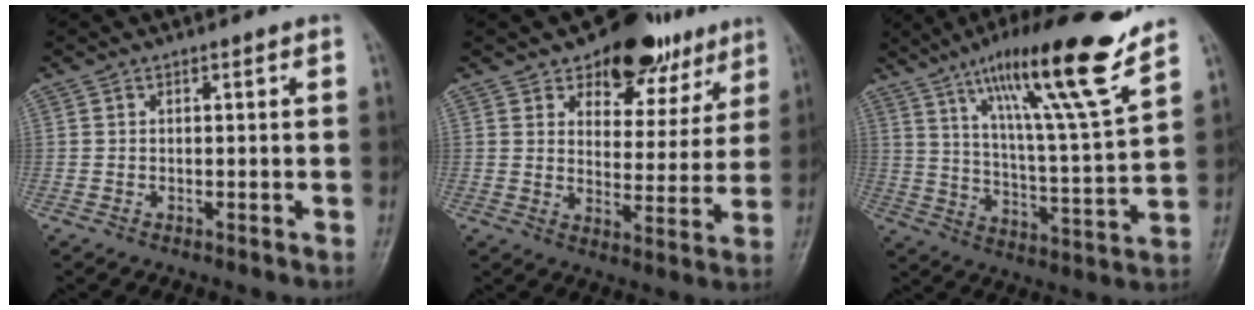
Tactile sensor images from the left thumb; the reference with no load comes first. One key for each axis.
{"total": 14.7, "fx": 10.1, "fy": 8.3, "fz": 6.7, "tx": -0.029, "ty": -0.055, "tz": 0.140}
{"total": 20.5, "fx": 13.4, "fy": 1.5, "fz": 15.4, "tx": -0.231, "ty": -0.061, "tz": 0.218}